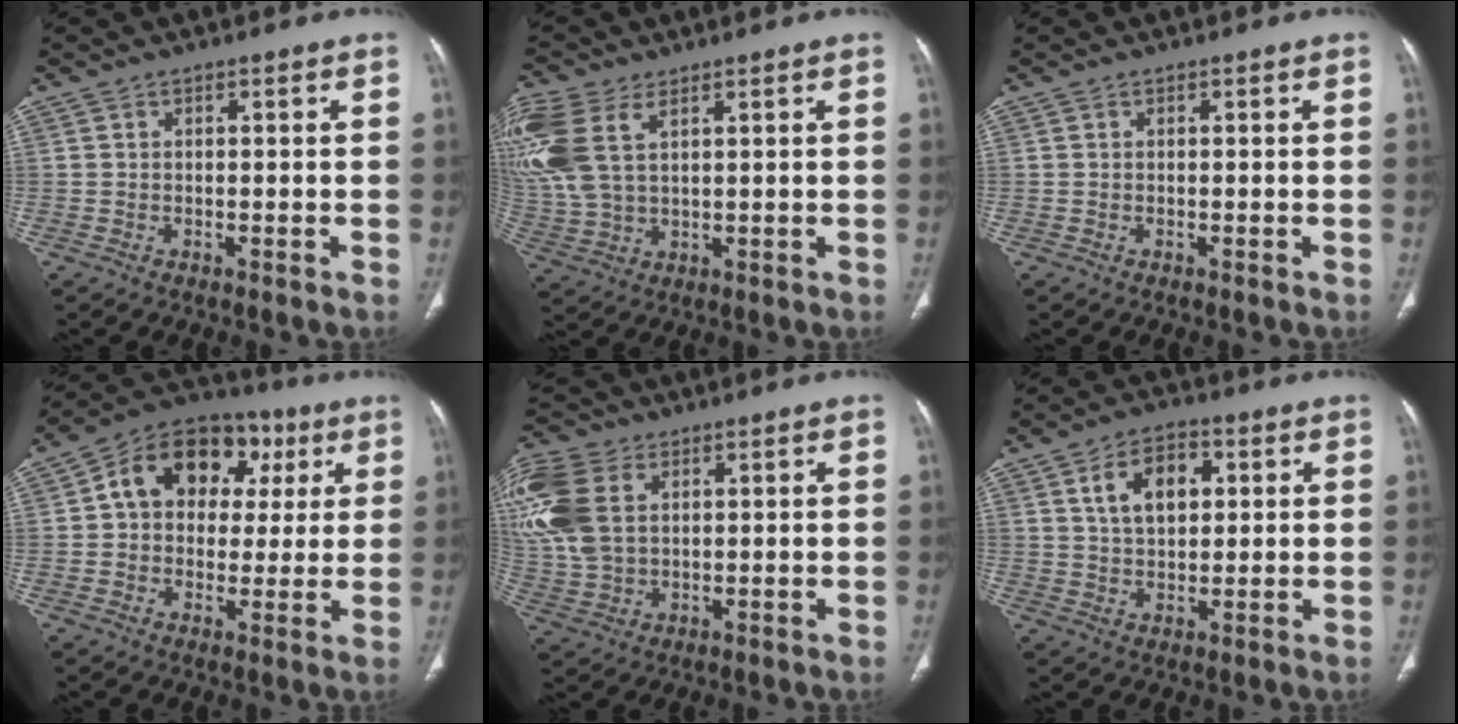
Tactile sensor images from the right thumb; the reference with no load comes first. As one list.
[{"total": 14.4, "force": [5.7, 8.0, 10.5], "torque": [-0.273, 0.002, 0.121]}, {"total": 0.0}, {"total": 16.7, "force": [4.4, 12.6, 10.1], "torque": [-0.105, 0.023, 0.059]}, {"total": 15.5, "force": [4.8, 10.3, 10.6], "torque": [-0.256, 0.002, 0.098]}, {"total": 9.3, "force": [2.9, 5.8, 6.6], "torque": [-0.087, -0.002, 0.049]}]